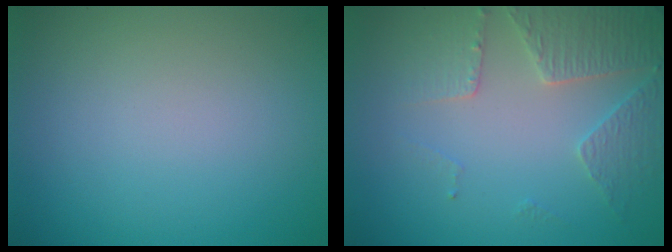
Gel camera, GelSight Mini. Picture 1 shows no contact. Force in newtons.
{"total": 3.7, "press": 3.5, "slide": 1.2}